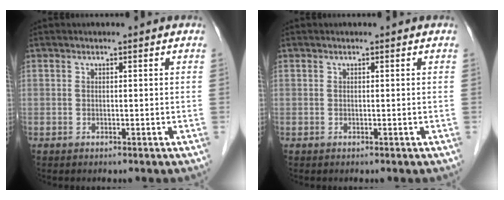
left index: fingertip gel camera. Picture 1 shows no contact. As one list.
[{"total": 0.0}]